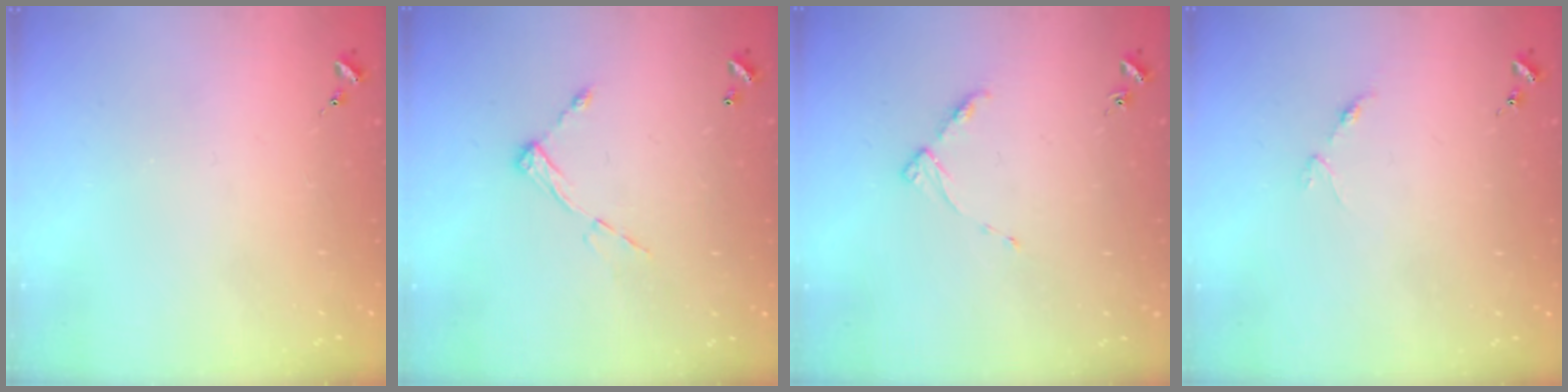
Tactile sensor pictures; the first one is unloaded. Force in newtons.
{"total": 8.2, "press": 8.2, "slide": 0.5}
{"total": 4.5, "press": 4.4, "slide": 0.6}
{"total": 3.1, "press": 3.0, "slide": 0.4}